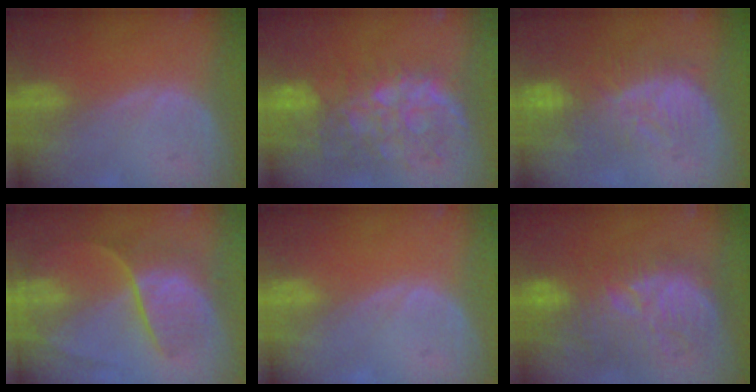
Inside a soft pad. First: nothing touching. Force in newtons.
{"total": 11.1, "press": 9.7, "slide": 5.5}
{"total": 10.0, "press": 9.0, "slide": 4.2}
{"total": 8.8, "press": 7.6, "slide": 4.6}
{"total": 0.0}
{"total": 12.2, "press": 11.7, "slide": 3.6}